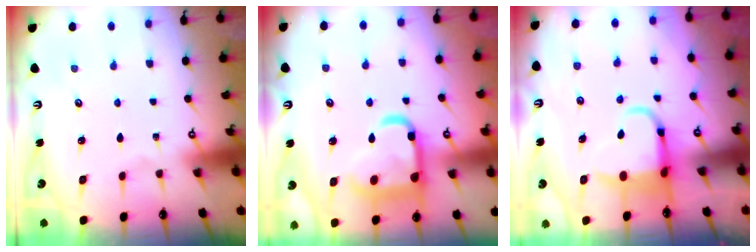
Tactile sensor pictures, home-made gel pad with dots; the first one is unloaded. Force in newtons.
{"total": 18.7, "press": 18.6, "slide": 1.6}
{"total": 6.3, "press": 6.1, "slide": 1.4}